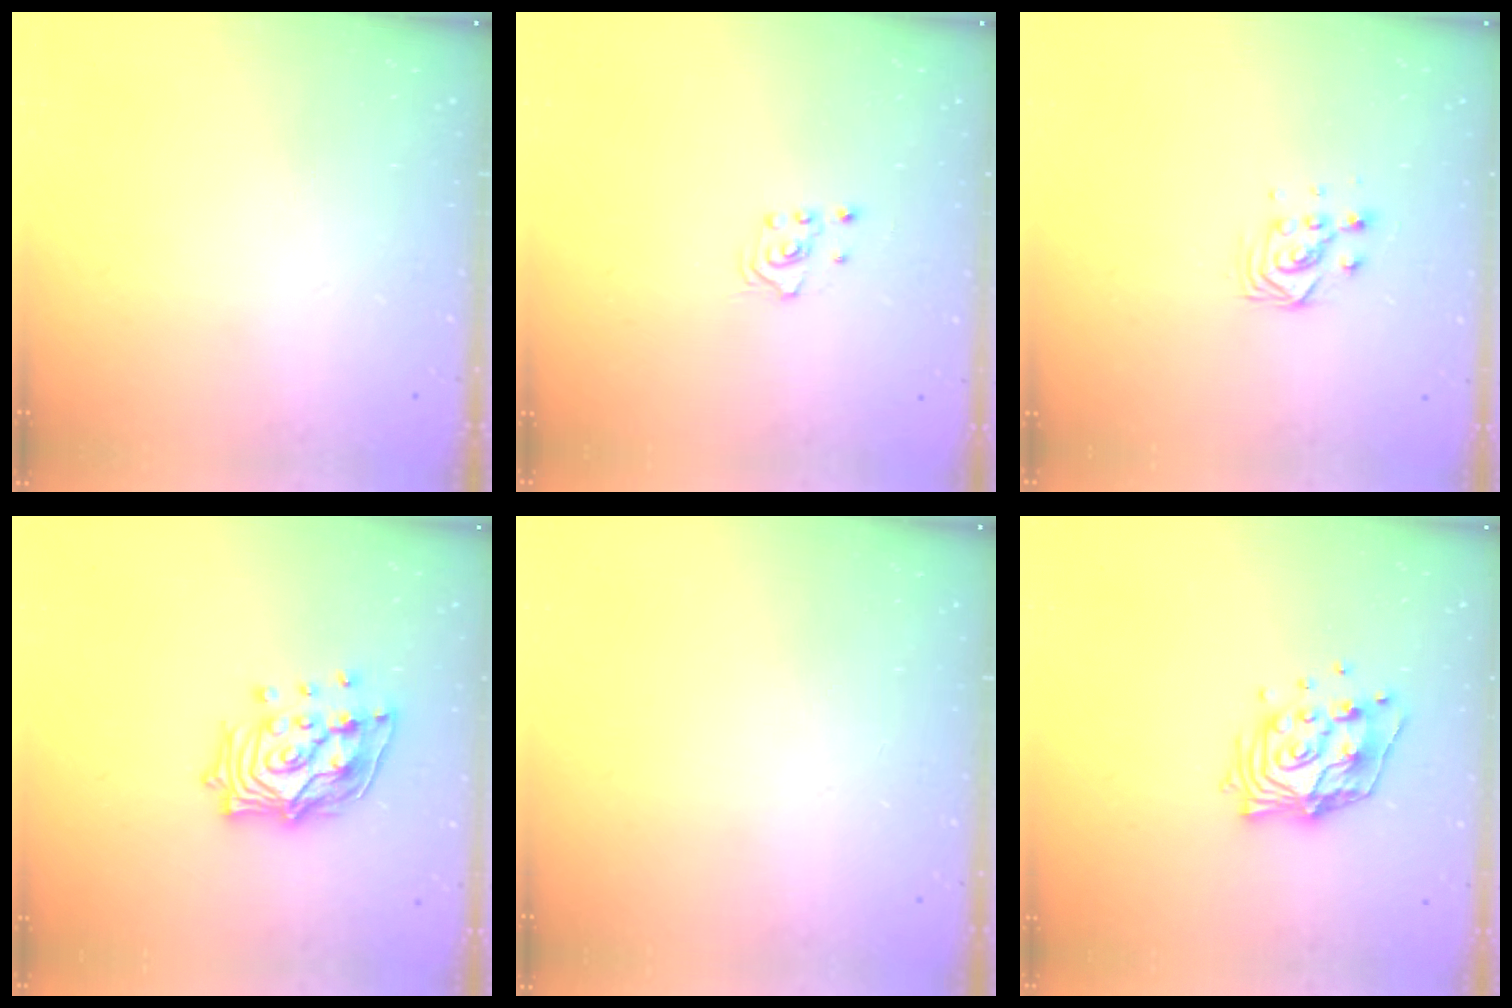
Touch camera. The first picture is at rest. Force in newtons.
{"total": 2.0, "press": 2.0, "slide": 0.2}
{"total": 3.7, "press": 3.7, "slide": 0.1}
{"total": 15.4, "press": 15.3, "slide": 1.3}
{"total": 0.0}
{"total": 13.4, "press": 13.4, "slide": 1.1}